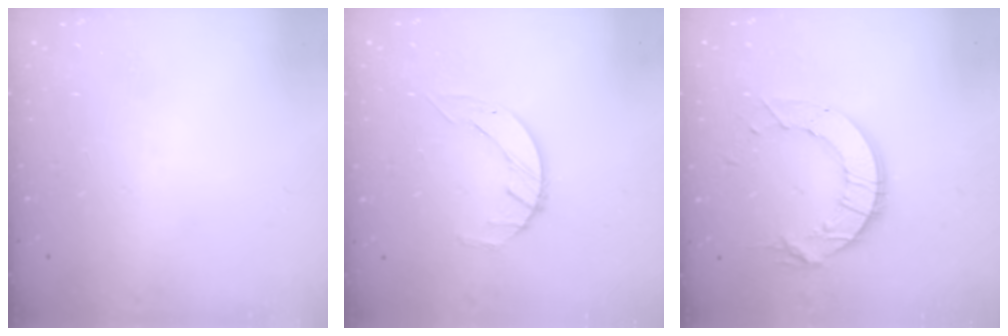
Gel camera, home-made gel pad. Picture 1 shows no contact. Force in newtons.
{"total": 3.2, "press": 3.2, "slide": 0.4}
{"total": 10.4, "press": 10.3, "slide": 0.5}